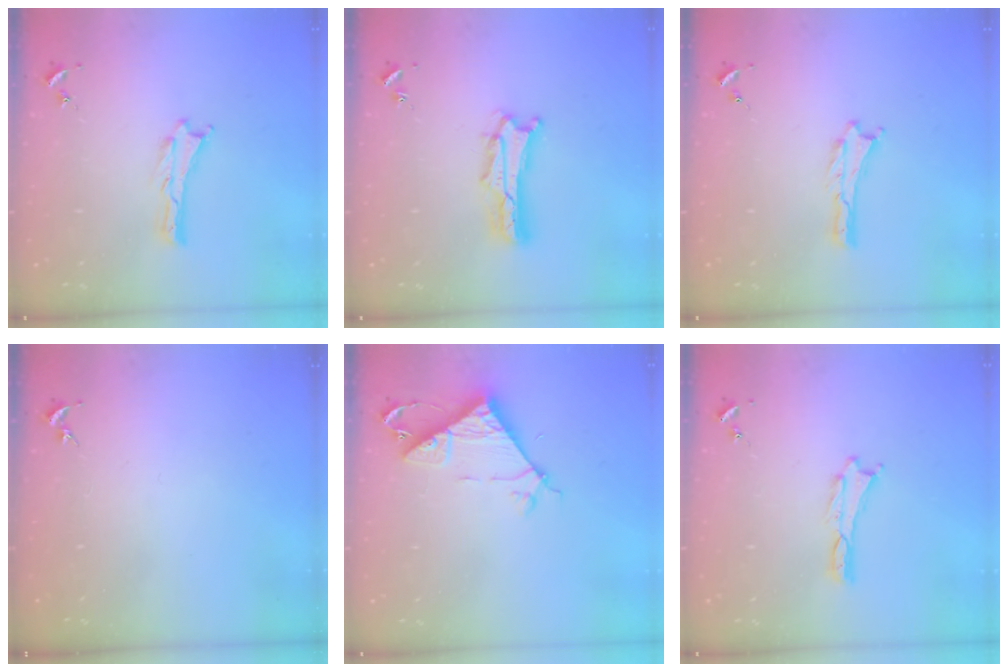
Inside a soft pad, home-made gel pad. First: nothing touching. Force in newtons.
{"total": 5.0, "press": 5.0, "slide": 0.6}
{"total": 0.0}
{"total": 0.0}
{"total": 7.7, "press": 7.7, "slide": 0.7}
{"total": 0.0}